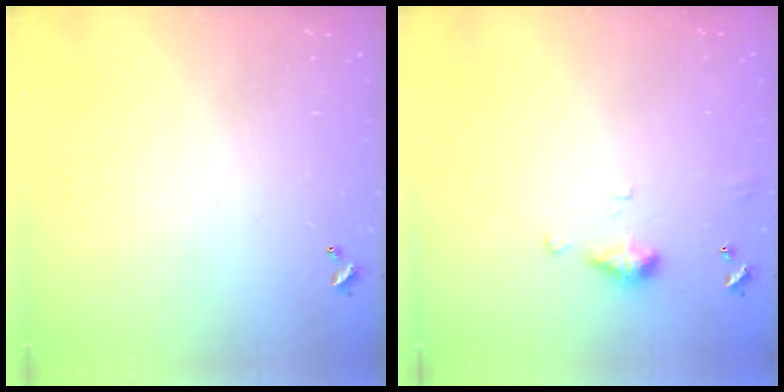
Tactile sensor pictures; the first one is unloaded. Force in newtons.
{"total": 6.4, "press": 6.3, "slide": 0.9}